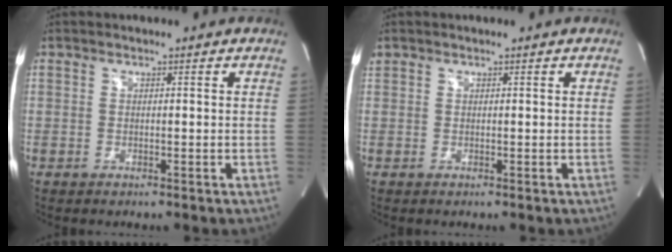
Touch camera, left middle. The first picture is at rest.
{"total": 0.8, "force": [0.6, 0.5, 0.1], "torque": [-0.006, 0.019, 0.015]}